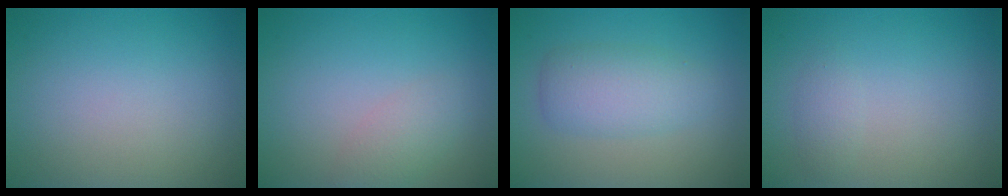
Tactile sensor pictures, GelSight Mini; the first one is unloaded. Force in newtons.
{"total": 2.0, "press": 2.0, "slide": 0.1}
{"total": 3.7, "press": 3.7, "slide": 0.1}
{"total": 1.0, "press": 1.0, "slide": 0.0}